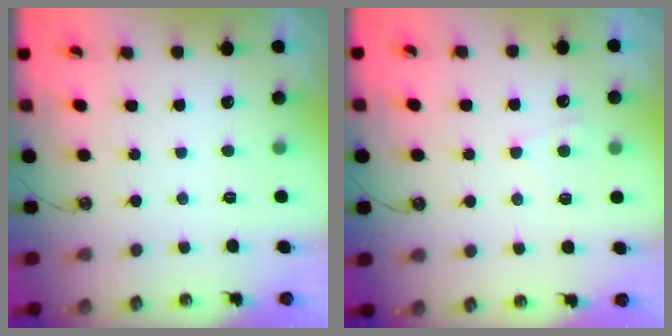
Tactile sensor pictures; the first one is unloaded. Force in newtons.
{"total": 4.8, "press": 4.8, "slide": 0.5}